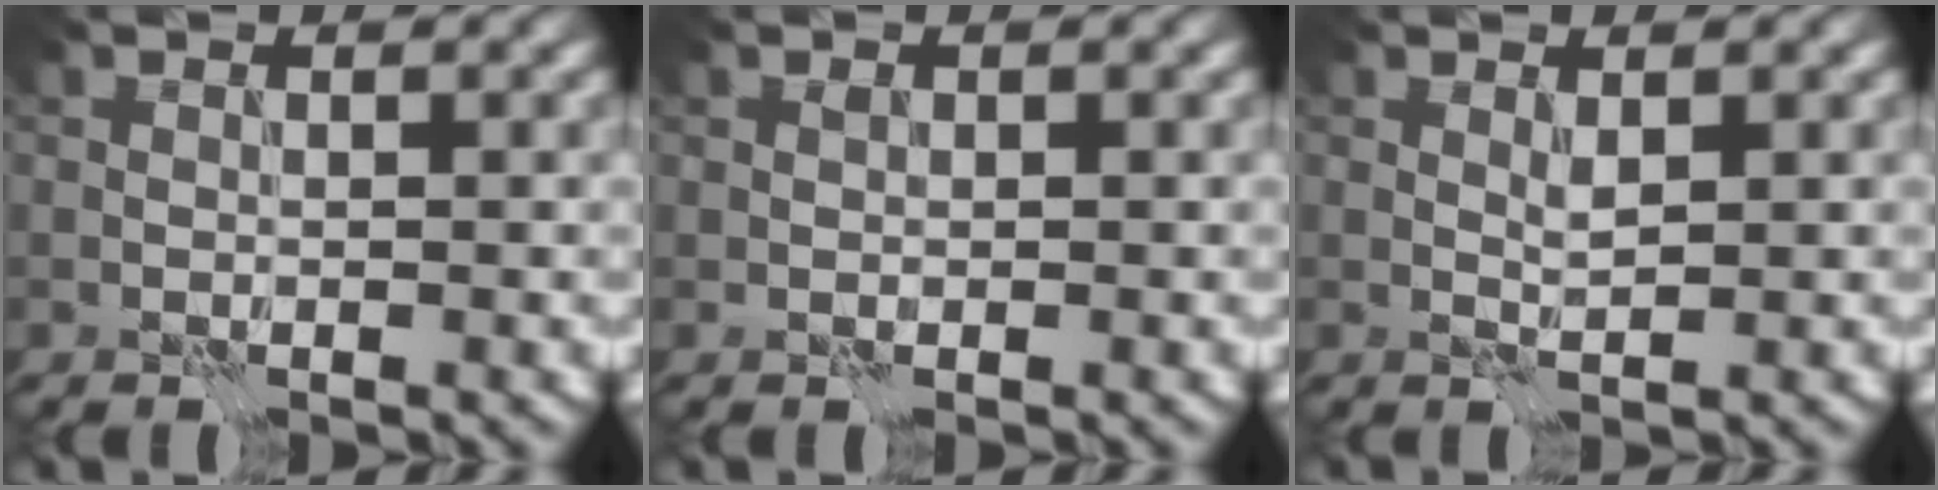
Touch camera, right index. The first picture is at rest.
{"total": 0.7, "force": [0.2, 0.5, 0.4], "torque": [-0.007, 0.000, 0.003]}
{"total": 0.9, "force": [0.6, 0.0, 0.6], "torque": [-0.017, -0.002, 0.012]}